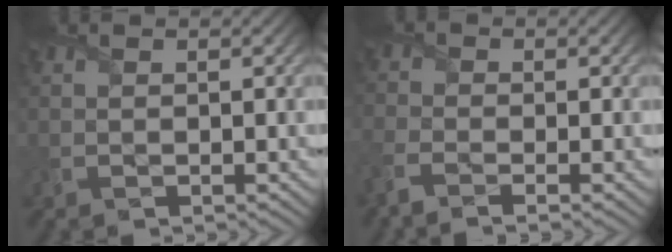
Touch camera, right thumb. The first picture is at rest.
{"total": 3.8, "force": [-2.6, 1.4, 2.4], "torque": [-0.072, -0.011, -0.064]}